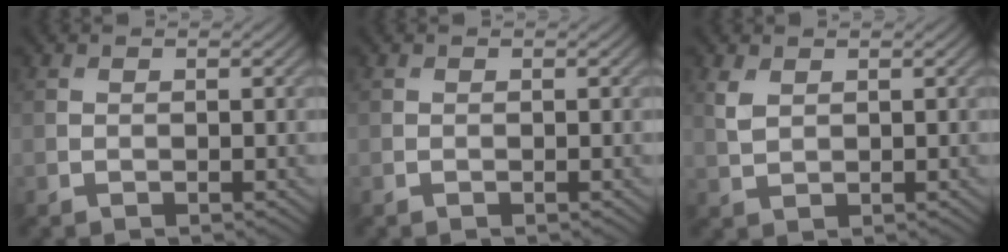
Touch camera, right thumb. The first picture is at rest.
{"total": 0.0}
{"total": 2.2, "force": [1.1, 1.2, 1.4], "torque": [-0.042, -0.002, 0.027]}